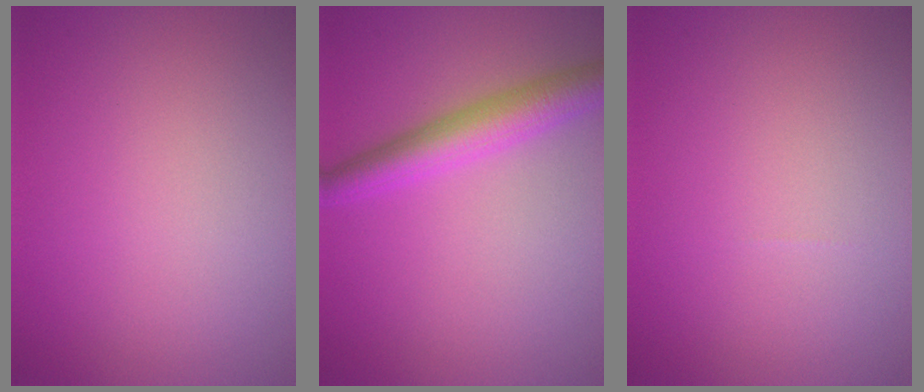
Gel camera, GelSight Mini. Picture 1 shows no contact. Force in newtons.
{"total": 4.2, "press": 4.2, "slide": 0.1}
{"total": 0.0}